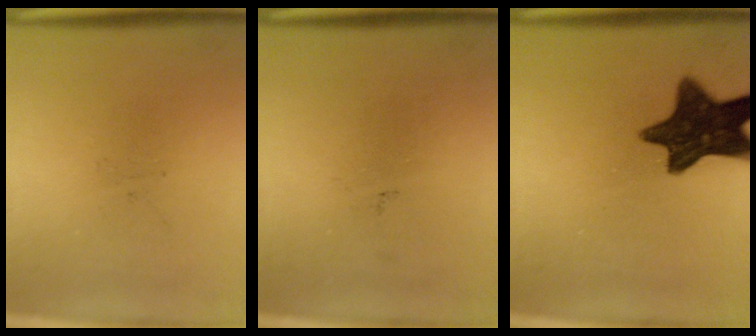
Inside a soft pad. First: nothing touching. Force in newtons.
{"total": 0.0}
{"total": 13.0}